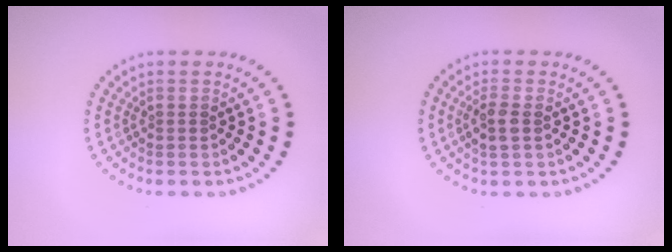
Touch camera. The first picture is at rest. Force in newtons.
{"total": 1.9, "press": 1.8, "slide": 0.4}